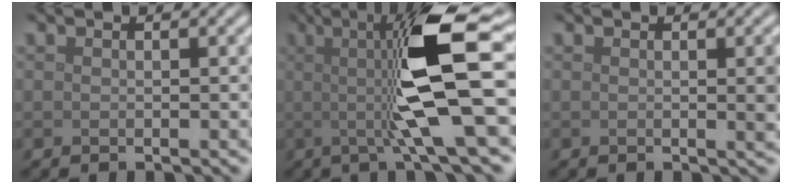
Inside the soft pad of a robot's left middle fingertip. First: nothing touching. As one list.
[{"total": 10.4, "force": [1.0, 2.0, 10.1], "torque": [-0.147, -0.002, 0.013]}, {"total": 1.5, "force": [0.1, 0.3, 1.5], "torque": [-0.017, 0.000, -0.001]}]